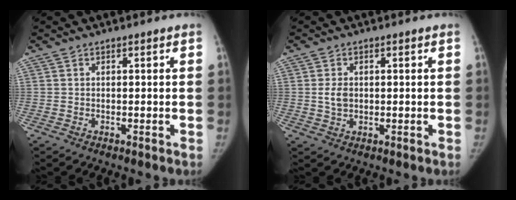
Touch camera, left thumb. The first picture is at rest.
{"total": 3.0, "force": [0.2, 2.2, 2.1], "torque": [-0.036, 0.001, 0.005]}